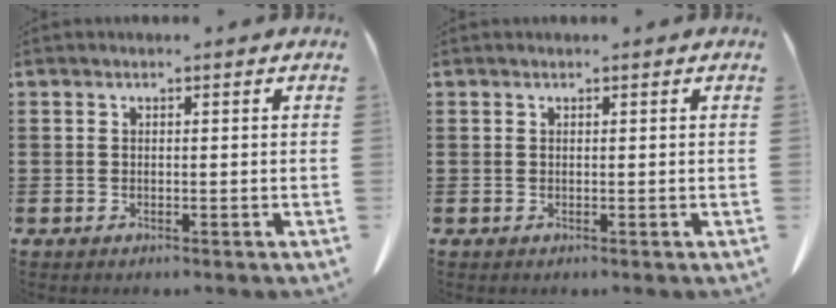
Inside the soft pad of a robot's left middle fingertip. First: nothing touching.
{"total": 0.0}